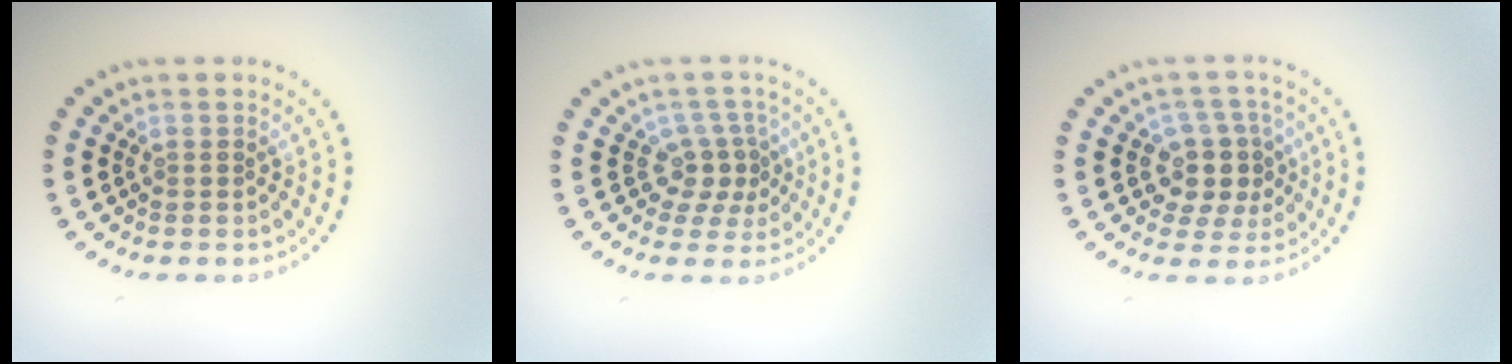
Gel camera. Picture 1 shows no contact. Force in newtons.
{"total": 2.6, "press": 1.8, "slide": 1.9}
{"total": 3.9, "press": 3.6, "slide": 1.4}